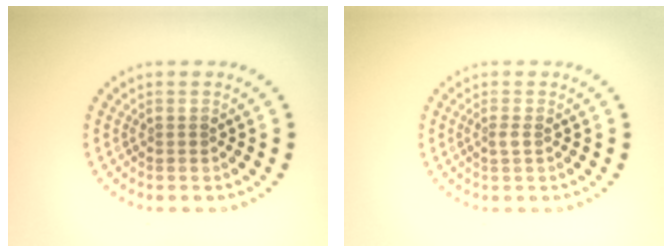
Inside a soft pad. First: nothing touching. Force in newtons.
{"total": 0.7, "press": 0.5, "slide": 0.5}